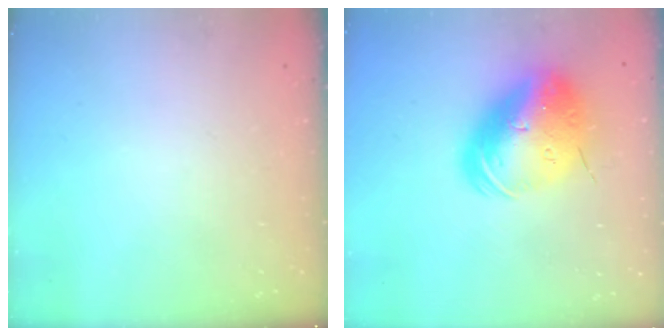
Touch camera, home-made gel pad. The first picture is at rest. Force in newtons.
{"total": 22.4, "press": 22.1, "slide": 4.0}